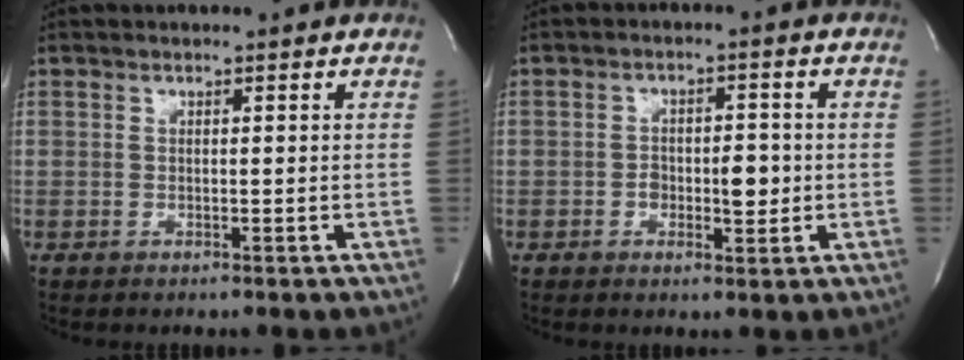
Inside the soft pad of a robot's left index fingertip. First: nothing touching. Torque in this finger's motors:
{"motor_torque": [0.12, 0.00, 0.08, 0.02]}